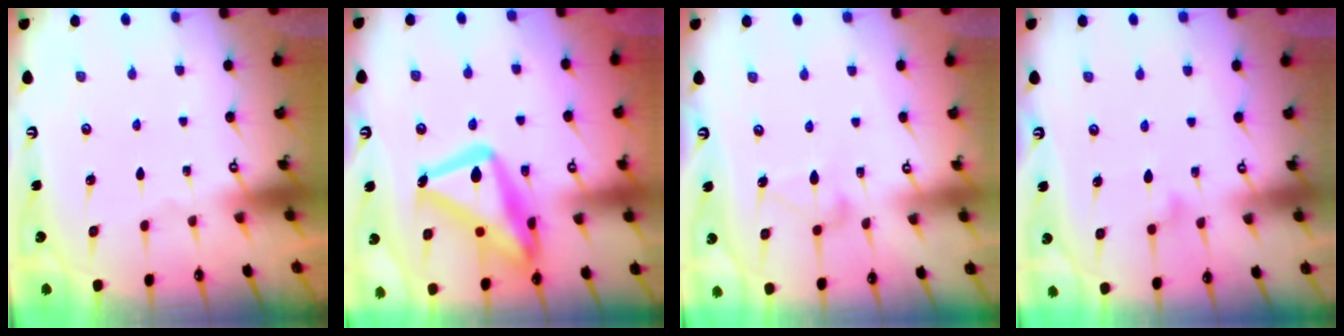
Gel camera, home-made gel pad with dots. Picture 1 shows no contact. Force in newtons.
{"total": 22.3, "press": 22.2, "slide": 1.8}
{"total": 9.3, "press": 9.3, "slide": 0.8}
{"total": 9.5, "press": 9.5, "slide": 0.6}